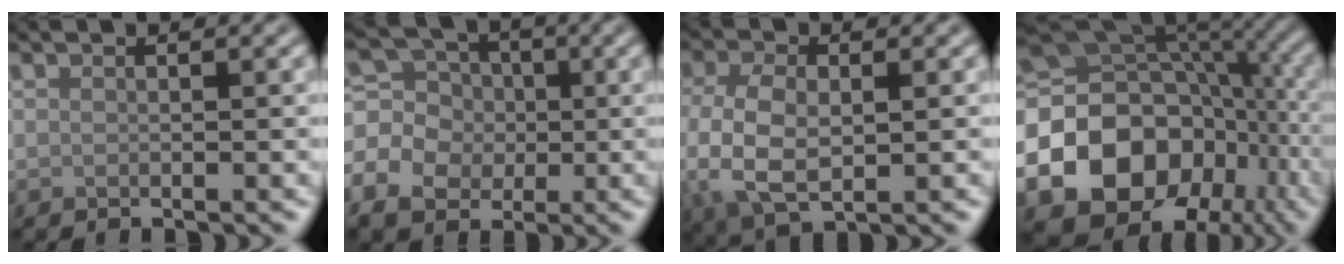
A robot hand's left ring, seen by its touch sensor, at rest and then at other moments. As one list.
[{"total": 6.5, "force": [-1.2, 5.6, 3.2], "torque": [-0.060, 0.003, -0.031]}, {"total": 6.5, "force": [-0.9, 4.0, 5.1], "torque": [-0.120, -0.011, -0.017]}, {"total": 20.6, "force": [-5.8, 16.3, 11.1], "torque": [-0.210, -0.024, -0.090]}]